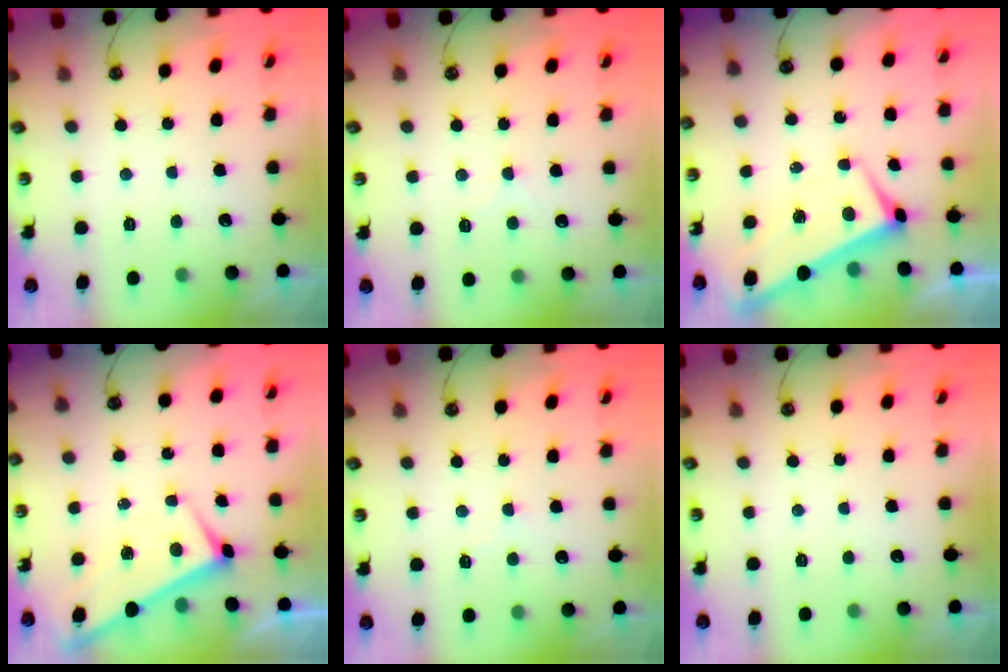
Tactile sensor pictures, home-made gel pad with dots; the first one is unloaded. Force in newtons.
{"total": 1.0, "press": 1.0, "slide": 0.3}
{"total": 1.0, "press": 0.7, "slide": 0.8}
{"total": 1.7, "press": 1.7, "slide": 0.1}
{"total": 0.5, "press": 0.5, "slide": 0.2}
{"total": 0.0}